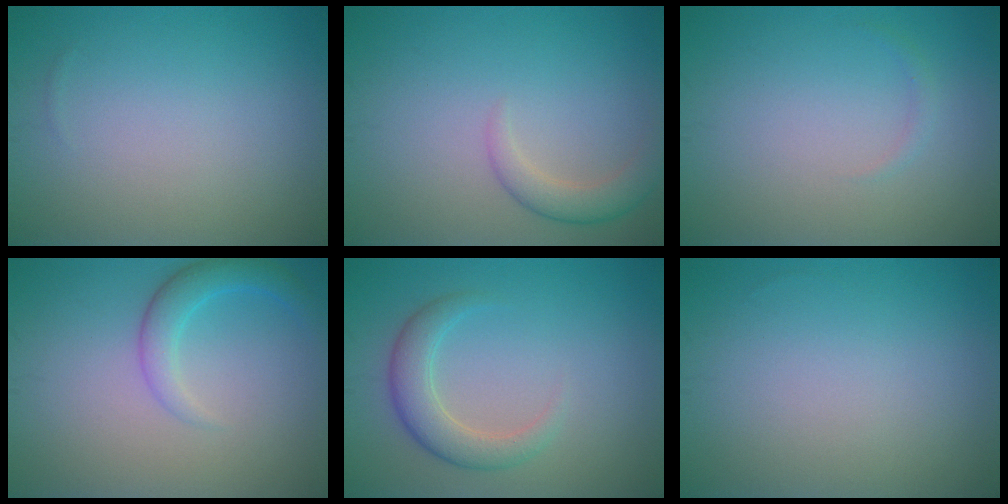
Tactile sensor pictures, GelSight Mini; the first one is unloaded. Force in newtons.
{"total": 2.4, "press": 2.4, "slide": 0.2}
{"total": 0.6, "press": 0.6, "slide": 0.0}
{"total": 2.8, "press": 2.8, "slide": 0.1}
{"total": 3.4, "press": 3.4, "slide": 0.2}
{"total": 0.0}